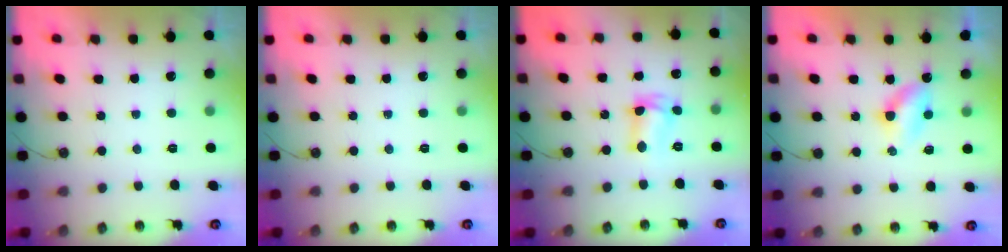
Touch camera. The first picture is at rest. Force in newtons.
{"total": 0.0}
{"total": 6.4, "press": 6.3, "slide": 1.3}
{"total": 3.7, "press": 3.7, "slide": 0.5}